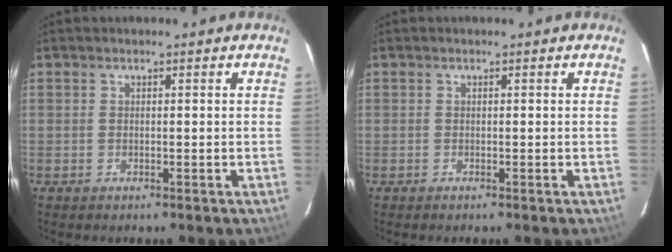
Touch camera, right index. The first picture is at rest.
{"total": 0.0}